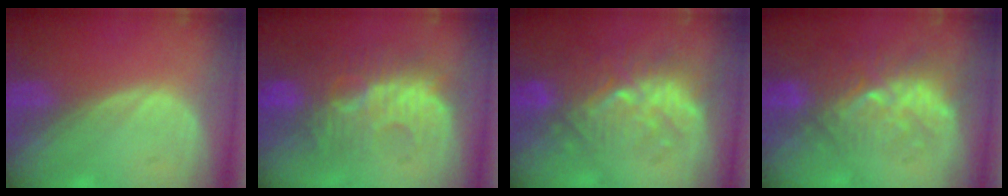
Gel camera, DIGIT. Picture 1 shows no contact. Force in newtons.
{"total": 9.6, "press": 9.3, "slide": 2.2}
{"total": 9.5, "press": 9.0, "slide": 3.0}
{"total": 9.1, "press": 8.4, "slide": 3.5}